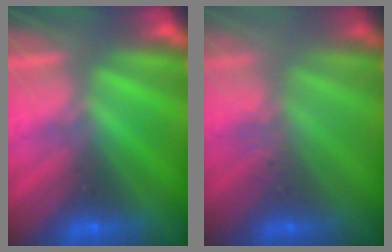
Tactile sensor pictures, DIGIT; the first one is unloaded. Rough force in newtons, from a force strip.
{"total": 2.9}